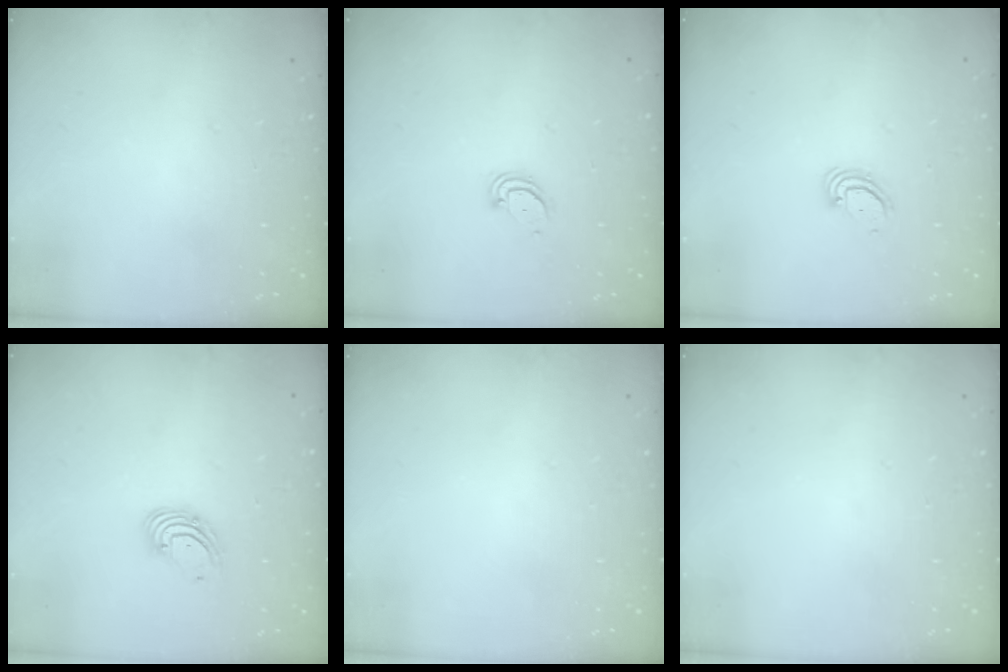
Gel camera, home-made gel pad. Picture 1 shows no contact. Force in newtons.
{"total": 3.0, "press": 3.0, "slide": 0.2}
{"total": 2.9, "press": 2.9, "slide": 0.2}
{"total": 3.7, "press": 3.7, "slide": 0.4}
{"total": 0.0}
{"total": 0.0}